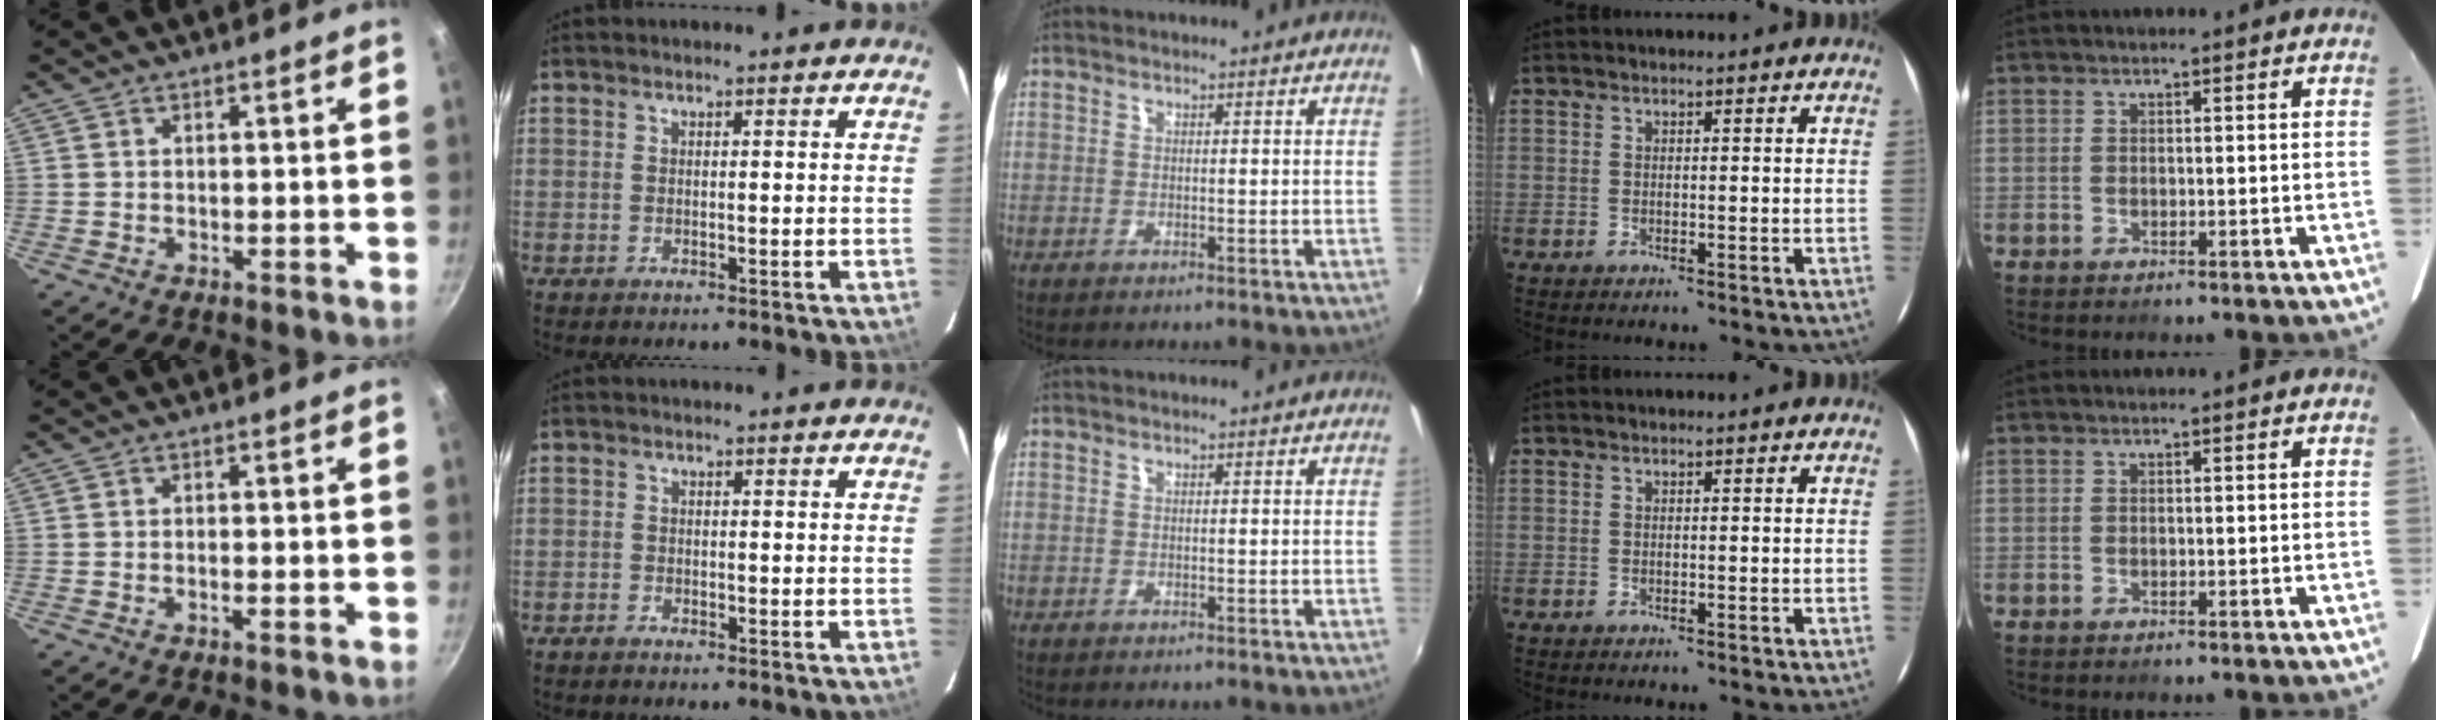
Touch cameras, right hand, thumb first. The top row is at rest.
{"thumb": {"total": 0.8, "force": [-0.5, 0.1, 0.6], "torque": [-0.020, 0.006, -0.011]}, "index": {"total": 1.0, "force": [-0.9, 0.3, 0.0], "torque": [-0.006, 0.003, -0.022]}}